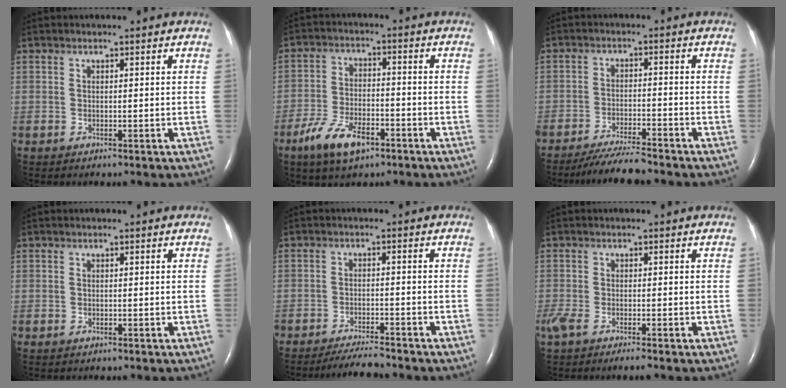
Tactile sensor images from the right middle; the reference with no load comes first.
{"total": 8.7, "force": [-5.2, 3.6, 5.9], "torque": [-0.126, -0.004, -0.093]}
{"total": 6.8, "force": [-6.2, 0.1, 2.7], "torque": [-0.047, -0.021, -0.109]}
{"total": 0.0}
{"total": 4.5, "force": [-4.3, 0.0, 1.3], "torque": [-0.026, -0.017, -0.076]}
{"total": 4.2, "force": [-3.1, 0.6, 2.8], "torque": [-0.057, -0.012, -0.055]}